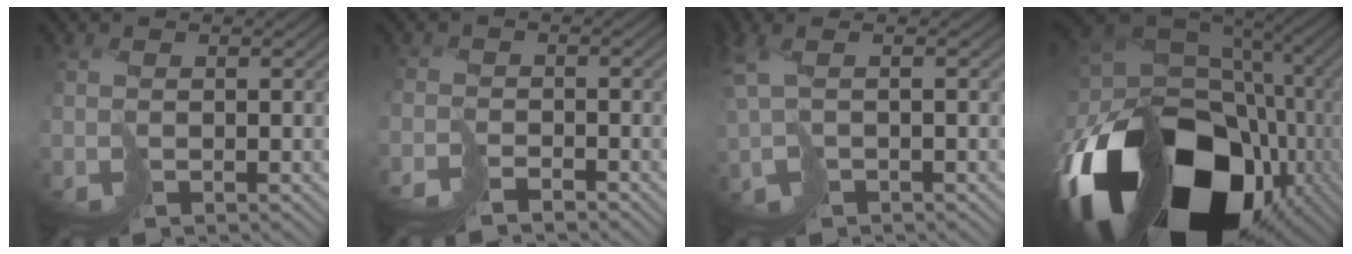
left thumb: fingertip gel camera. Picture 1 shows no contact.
{"total": 2.6, "force": [-2.6, 0.0, 0.0], "torque": [0.016, 0.000, -0.050]}
{"total": 3.2, "force": [0.5, 1.1, 2.9], "torque": [-0.081, -0.008, 0.006]}
{"total": 20.2, "force": [-7.8, 13.6, 12.8], "torque": [-0.298, -0.050, -0.098]}